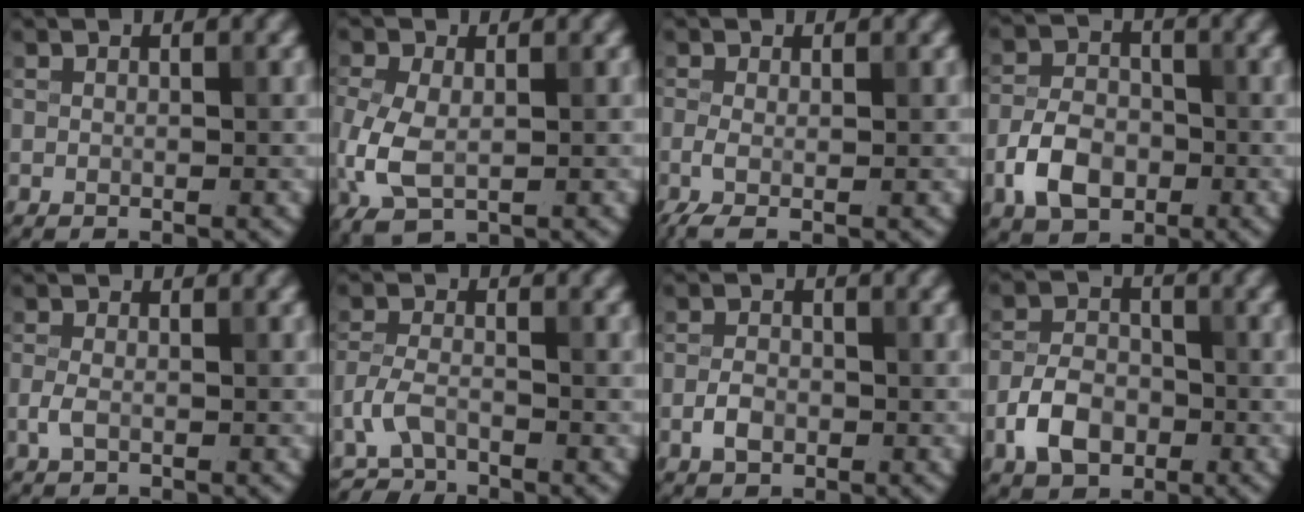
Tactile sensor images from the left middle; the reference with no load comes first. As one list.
[{"total": 5.1, "force": [-0.8, 3.1, 4.0], "torque": [-0.110, -0.011, -0.014]}, {"total": 2.0, "force": [-0.8, 0.4, 1.7], "torque": [-0.042, -0.006, -0.023]}, {"total": 5.1, "force": [-2.0, 3.5, 3.1], "torque": [-0.060, 0.002, -0.043]}, {"total": 1.4, "force": [-0.4, 0.7, 1.1], "torque": [-0.027, 0.001, -0.014]}, {"total": 2.4, "force": [-2.0, 1.0, 1.0], "torque": [-0.019, 0.004, -0.051]}, {"total": 2.1, "force": [-0.8, 1.4, 1.4], "torque": [-0.026, 0.003, -0.020]}, {"total": 4.6, "force": [-1.9, 3.2, 2.8], "torque": [-0.055, 0.003, -0.040]}]